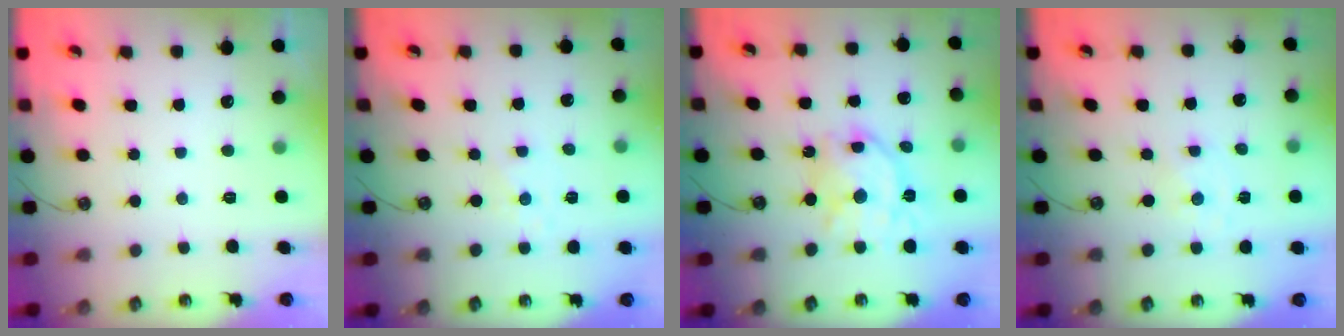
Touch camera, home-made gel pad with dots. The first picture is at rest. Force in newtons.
{"total": 1.9, "press": 1.9, "slide": 0.5}
{"total": 16.9, "press": 16.8, "slide": 1.6}
{"total": 0.0}